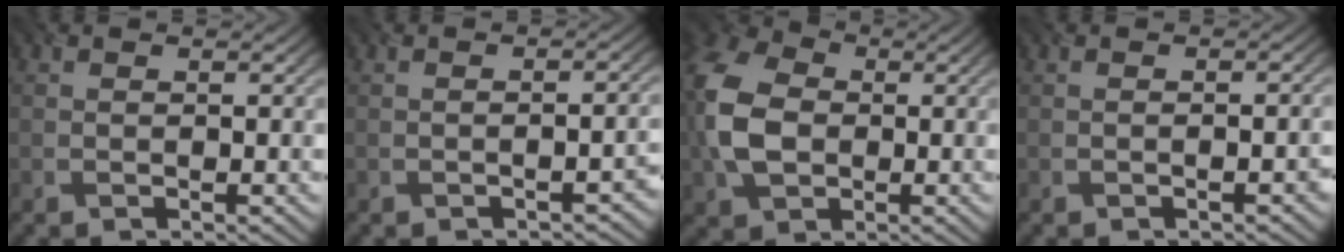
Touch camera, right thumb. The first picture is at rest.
{"total": 2.1, "force": [-1.2, 0.5, 1.7], "torque": [-0.024, 0.008, -0.017]}
{"total": 10.8, "force": [-0.3, 7.8, 7.5], "torque": [-0.209, 0.007, -0.019]}
{"total": 1.3, "force": [-0.6, 0.2, 1.1], "torque": [-0.017, 0.004, -0.010]}